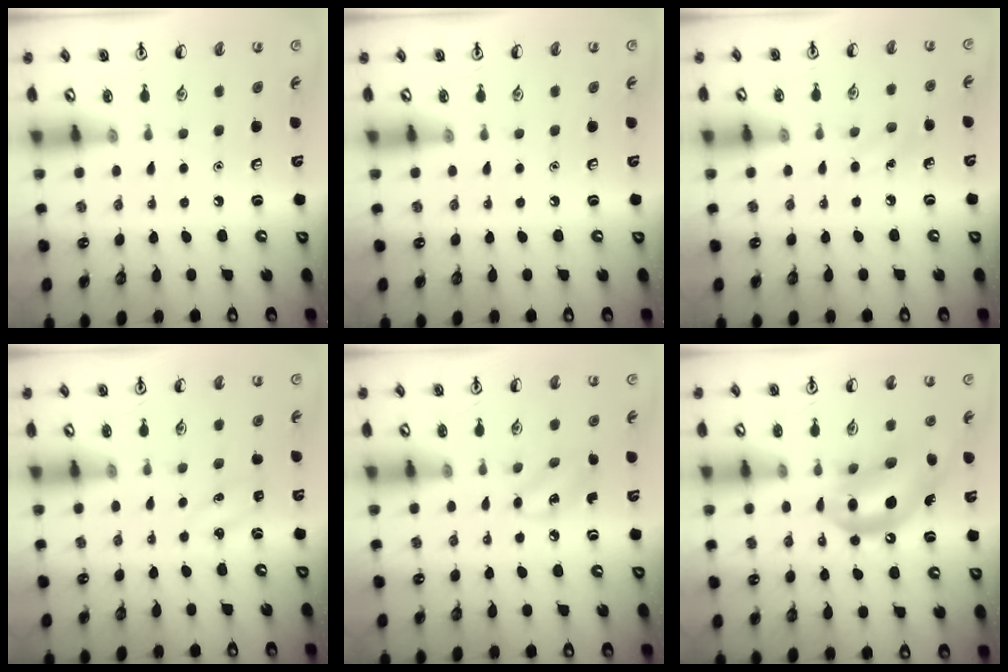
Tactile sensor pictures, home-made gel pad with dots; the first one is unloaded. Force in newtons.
{"total": 0.0}
{"total": 5.9, "press": 5.7, "slide": 1.6}
{"total": 2.5, "press": 2.4, "slide": 0.8}
{"total": 3.7, "press": 3.5, "slide": 1.3}
{"total": 13.9, "press": 13.3, "slide": 4.0}